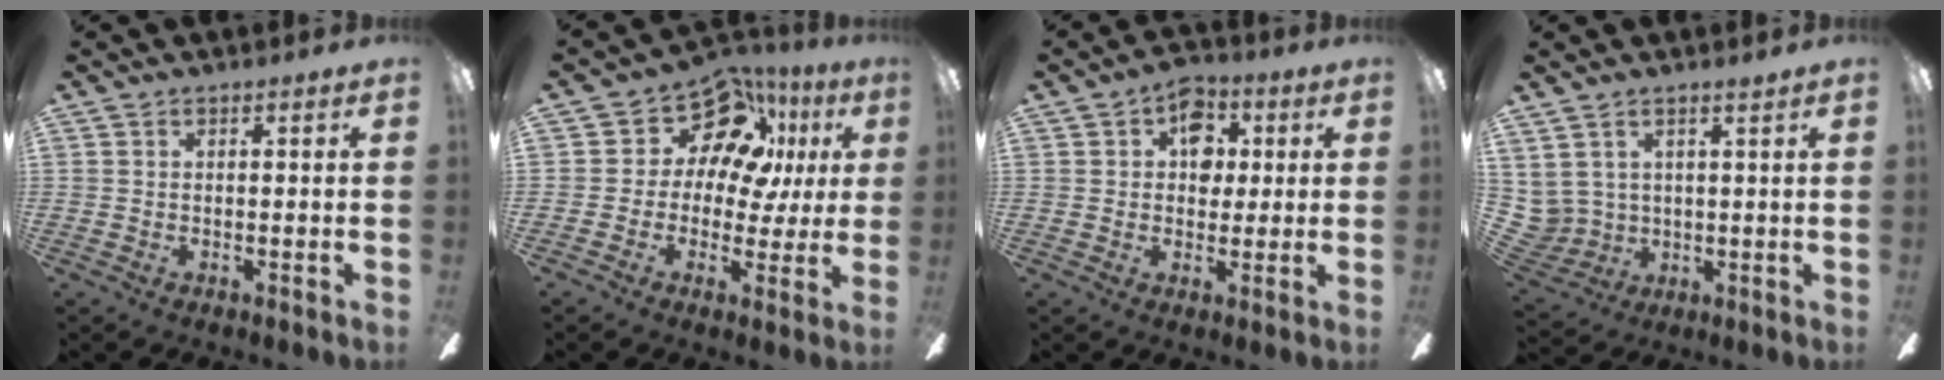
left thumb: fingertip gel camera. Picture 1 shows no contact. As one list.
[{"total": 14.6, "force": [7.6, 9.1, 8.5], "torque": [-0.139, -0.044, 0.139]}, {"total": 8.0, "force": [2.2, 6.2, 4.6], "torque": [-0.052, 0.004, 0.034]}, {"total": 6.3, "force": [3.8, 4.9, 1.1], "torque": [-0.044, -0.017, 0.078]}]